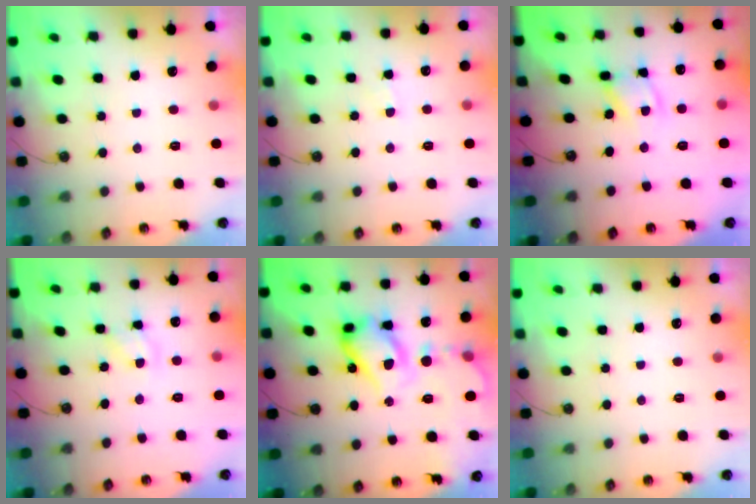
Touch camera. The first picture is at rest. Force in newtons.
{"total": 2.9, "press": 2.9, "slide": 0.5}
{"total": 9.2, "press": 9.2, "slide": 0.6}
{"total": 7.3, "press": 7.3, "slide": 0.4}
{"total": 19.8, "press": 19.7, "slide": 2.0}
{"total": 0.0}